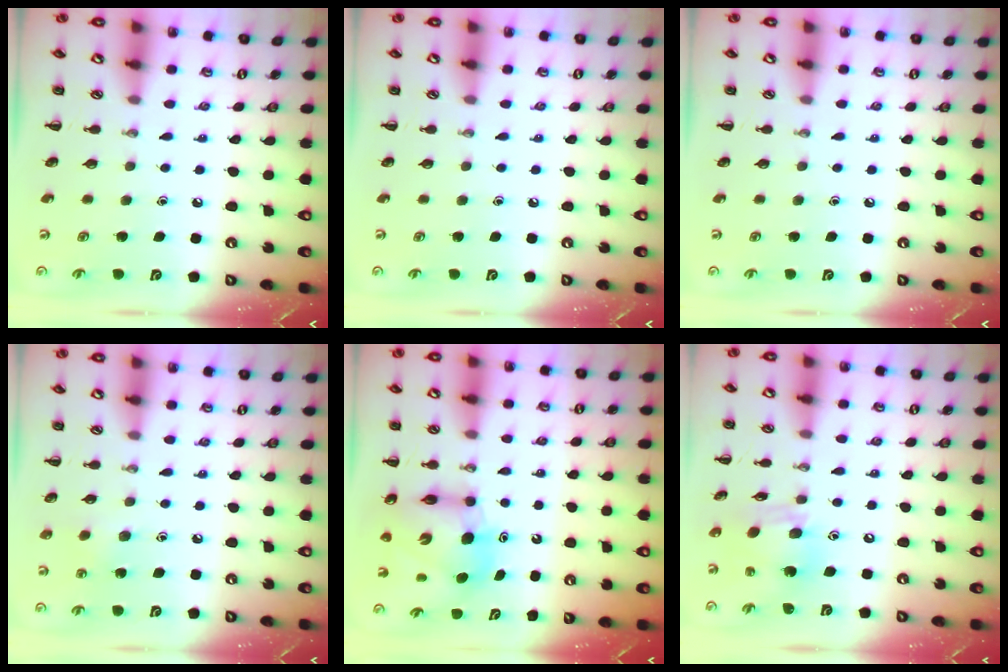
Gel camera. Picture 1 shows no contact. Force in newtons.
{"total": 0.0}
{"total": 0.0}
{"total": 5.3, "press": 5.0, "slide": 1.6}
{"total": 8.4, "press": 8.0, "slide": 2.5}
{"total": 11.9, "press": 11.8, "slide": 1.5}